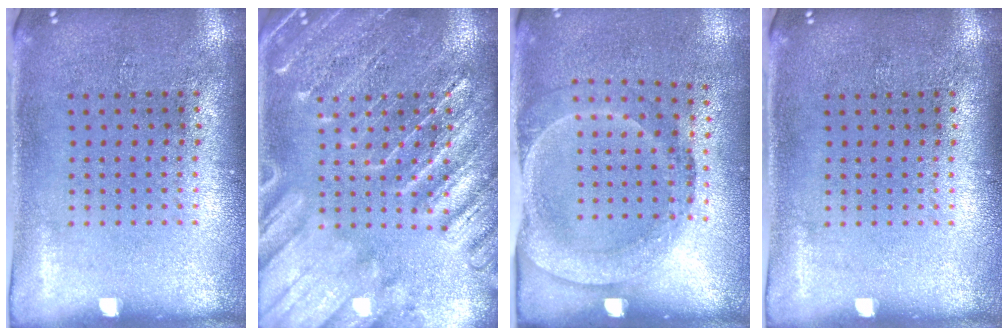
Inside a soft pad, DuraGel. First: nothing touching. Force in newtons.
{"total": 4.9, "press": 4.9, "slide": 0.7}
{"total": 1.7, "press": 1.2, "slide": 1.2}
{"total": 0.0}